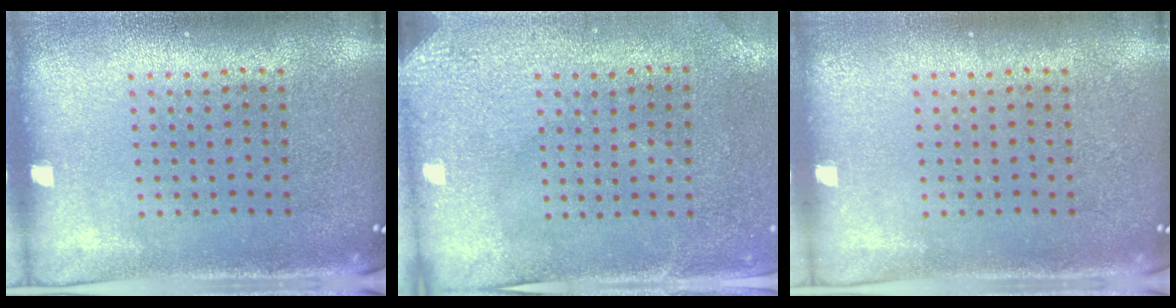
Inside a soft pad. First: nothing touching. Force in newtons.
{"total": 3.0, "press": 2.4, "slide": 1.7}
{"total": 0.0}